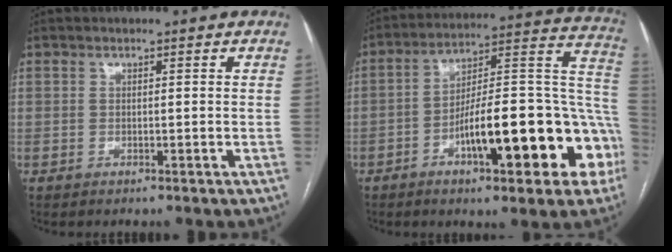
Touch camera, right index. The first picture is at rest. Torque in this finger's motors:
{"motor_torque": [1.51, -0.63, 1.06, 0.21]}